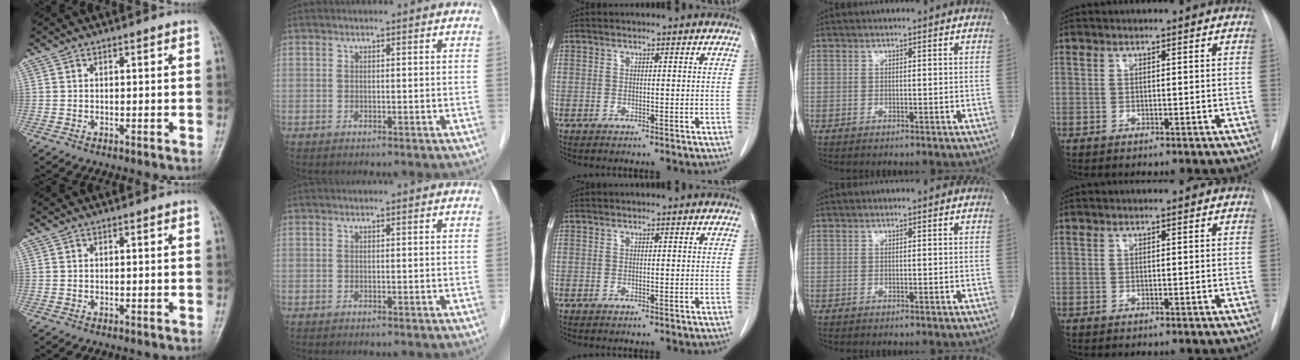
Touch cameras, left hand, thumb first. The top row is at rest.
{}